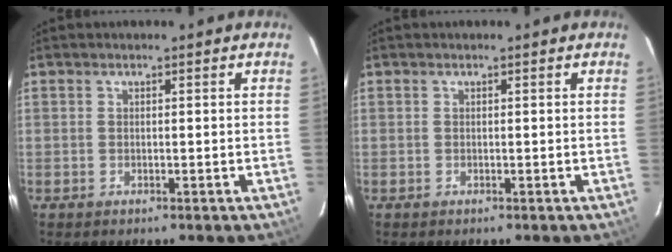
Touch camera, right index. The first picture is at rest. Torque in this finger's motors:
{"motor_torque": [0.12, 0.06, 0.03, 0.01]}